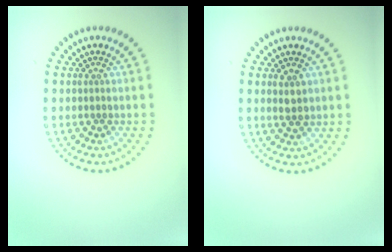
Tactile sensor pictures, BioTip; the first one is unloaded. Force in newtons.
{"total": 1.5, "press": 1.5, "slide": 0.3}